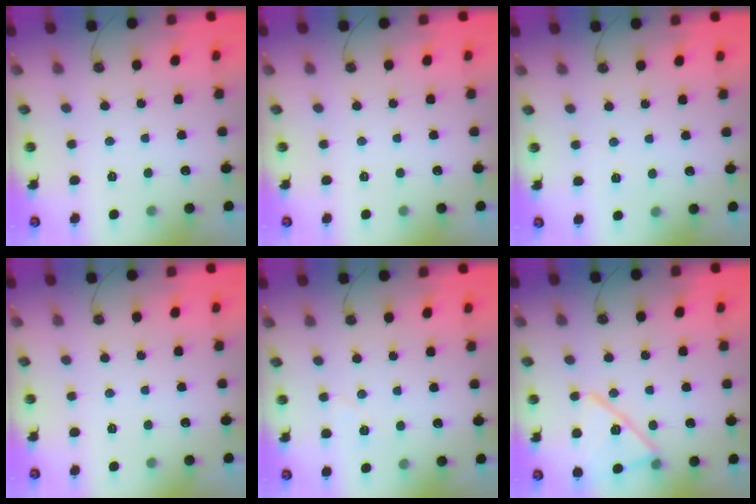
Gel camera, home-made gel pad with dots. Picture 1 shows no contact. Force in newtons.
{"total": 0.0}
{"total": 5.4, "press": 3.7, "slide": 3.8}
{"total": 0.0}
{"total": 5.2, "press": 4.5, "slide": 2.5}
{"total": 15.2, "press": 14.9, "slide": 3.0}